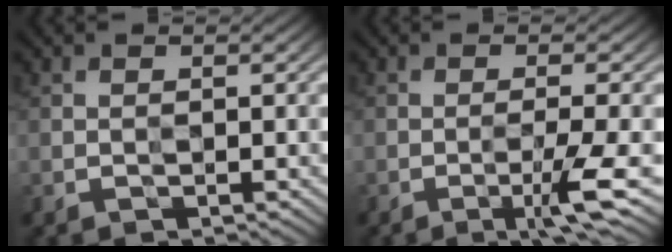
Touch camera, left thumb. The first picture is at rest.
{"total": 4.3, "force": [-2.0, -0.1, 3.8], "torque": [-0.060, 0.012, -0.036]}